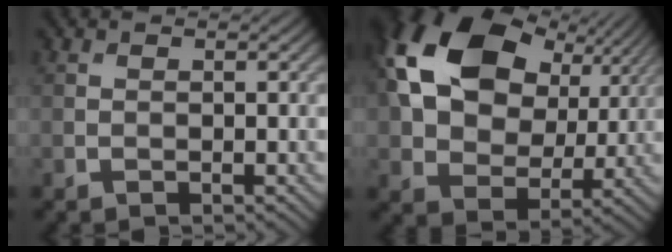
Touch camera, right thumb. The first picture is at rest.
{"total": 19.1, "force": [6.8, 13.0, 12.2], "torque": [-0.265, 0.030, 0.122]}